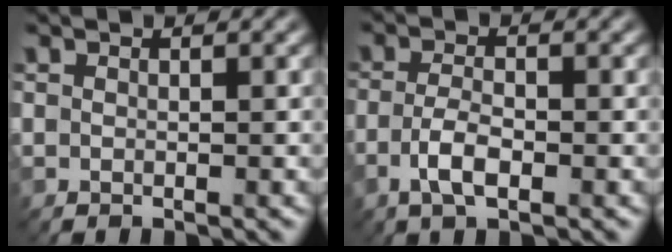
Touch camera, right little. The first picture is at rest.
{"total": 2.9, "force": [-1.3, 1.0, 2.4], "torque": [-0.054, 0.003, -0.030]}